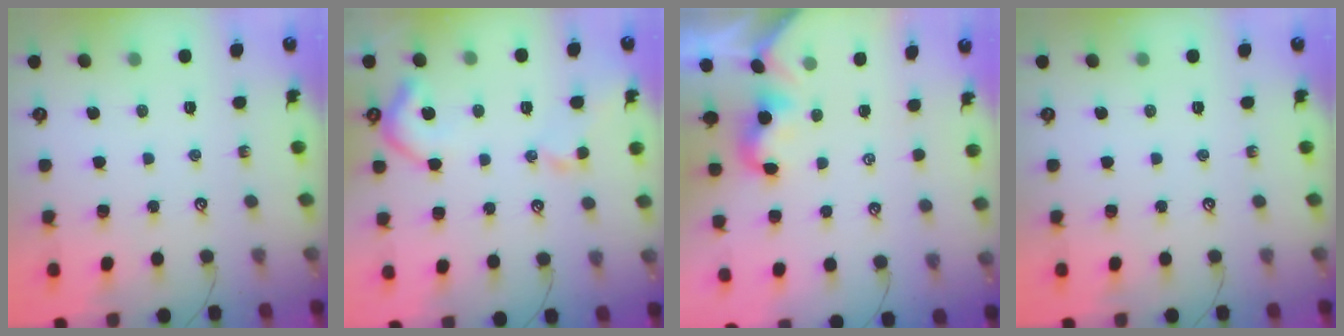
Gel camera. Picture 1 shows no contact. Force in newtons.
{"total": 6.9, "press": 6.9, "slide": 1.0}
{"total": 2.4, "press": 2.4, "slide": 0.1}
{"total": 0.0}